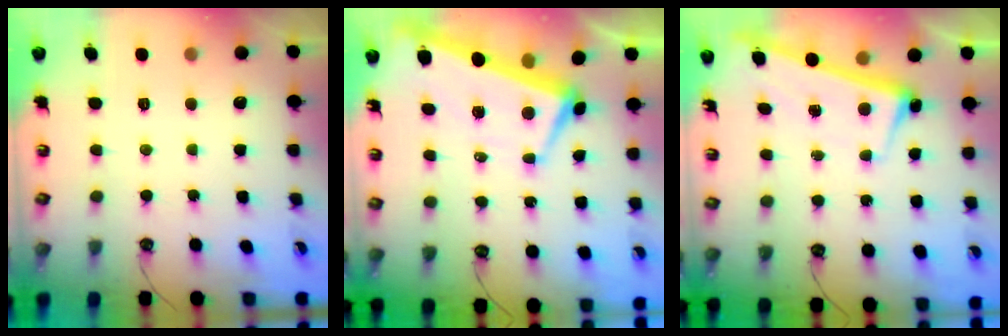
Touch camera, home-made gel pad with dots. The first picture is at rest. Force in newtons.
{"total": 2.0, "press": 1.6, "slide": 1.2}
{"total": 2.6, "press": 2.4, "slide": 0.9}